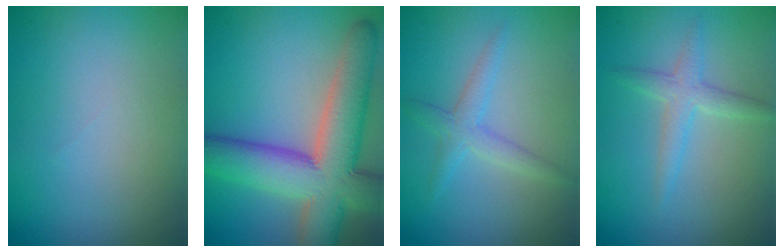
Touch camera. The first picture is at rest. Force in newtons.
{"total": 11.3, "press": 11.3, "slide": 0.9}
{"total": 2.1, "press": 2.1, "slide": 0.3}
{"total": 2.1, "press": 2.1, "slide": 0.1}